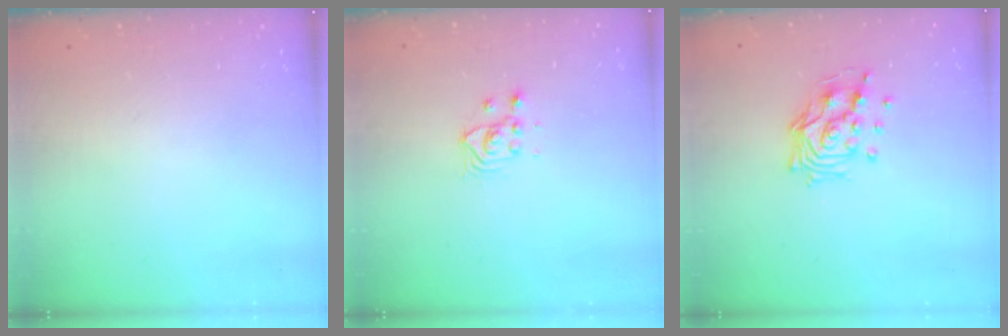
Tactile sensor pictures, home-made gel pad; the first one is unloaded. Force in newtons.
{"total": 3.7, "press": 3.7, "slide": 0.3}
{"total": 12.5, "press": 12.4, "slide": 1.5}